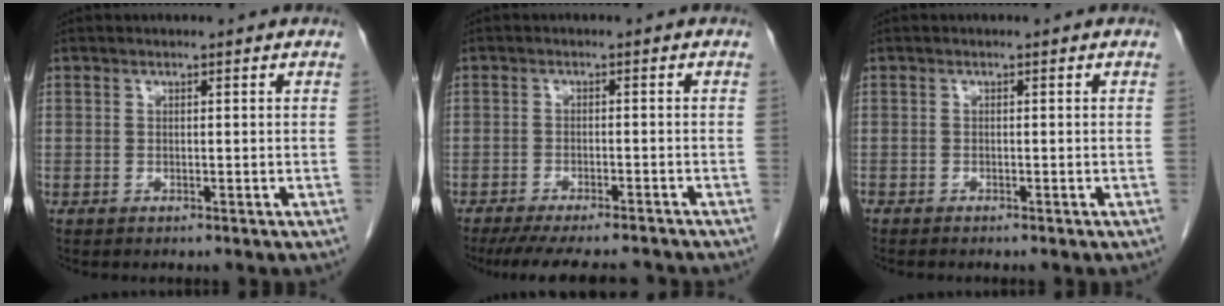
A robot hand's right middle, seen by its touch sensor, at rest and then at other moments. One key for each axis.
{"total": 12.4, "fx": -11.2, "fy": 2.0, "fz": 5.0, "tx": -0.080, "ty": -0.011, "tz": -0.150}
{"total": 1.3, "fx": -1.1, "fy": 0.2, "fz": 0.5, "tx": -0.010, "ty": -0.003, "tz": -0.016}